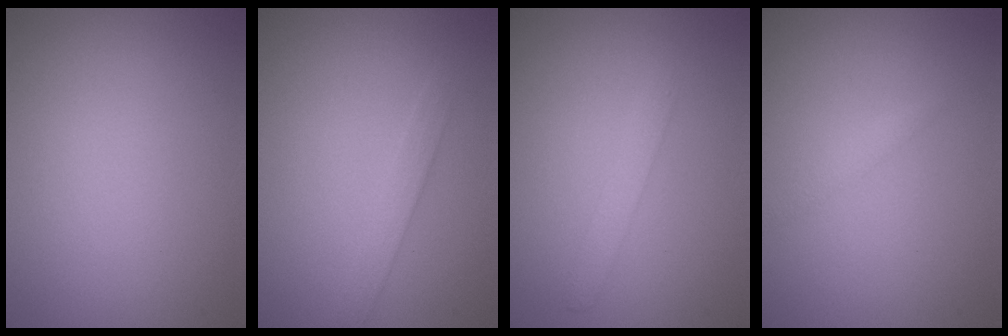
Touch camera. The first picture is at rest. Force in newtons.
{"total": 1.5, "press": 1.5, "slide": 0.1}
{"total": 1.3, "press": 1.3, "slide": 0.0}
{"total": 0.8, "press": 0.8, "slide": 0.0}